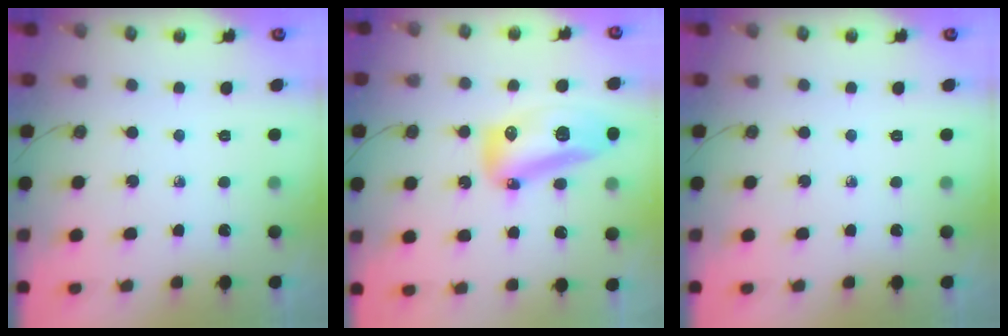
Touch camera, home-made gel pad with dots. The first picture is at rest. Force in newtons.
{"total": 15.6, "press": 15.5, "slide": 1.5}
{"total": 0.0}